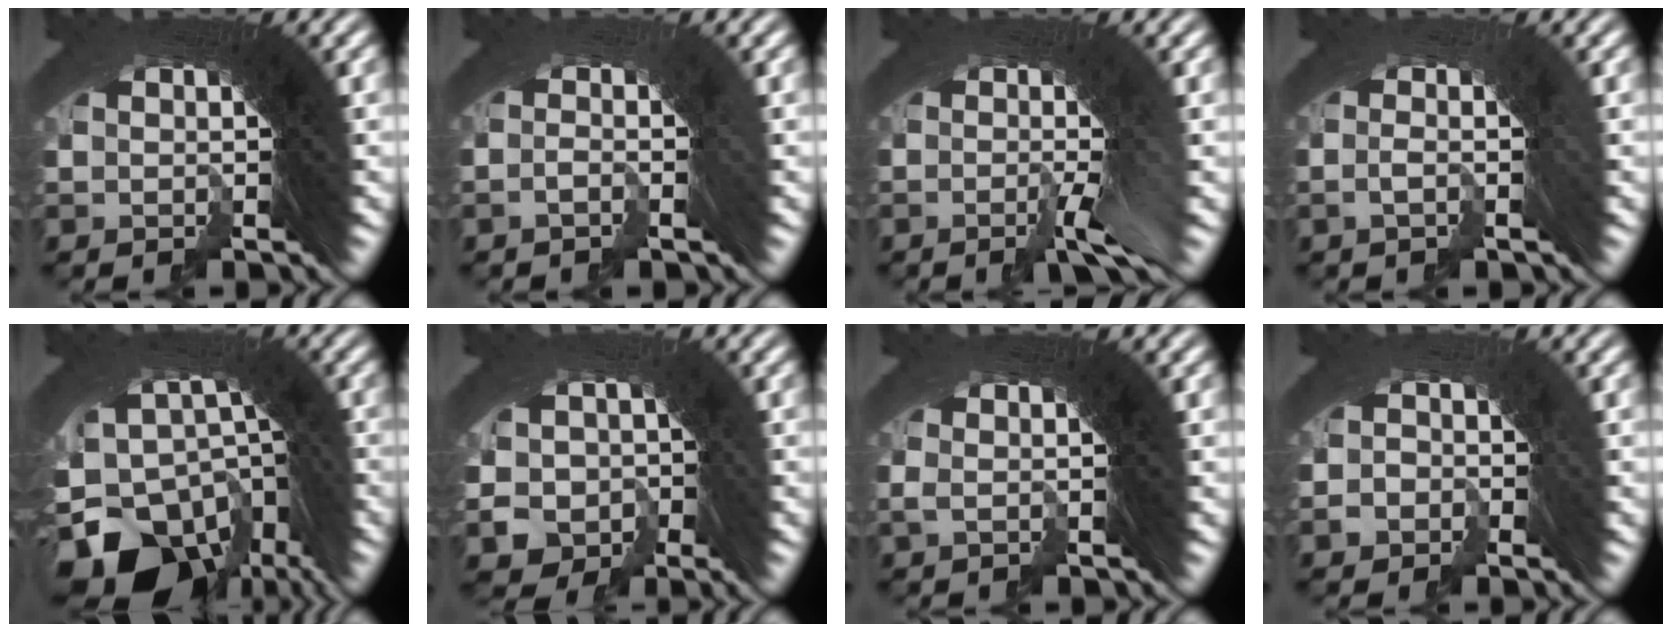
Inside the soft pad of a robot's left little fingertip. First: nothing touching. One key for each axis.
{"total": 1.8, "fx": -1.4, "fy": -0.8, "fz": 0.7, "tx": -0.006, "ty": 0.009, "tz": -0.028}
{"total": 3.4, "fx": -1.5, "fy": -0.3, "fz": 3.1, "tx": -0.035, "ty": 0.009, "tz": -0.032}
{"total": 1.7, "fx": -1.0, "fy": -0.8, "fz": 1.1, "tx": -0.014, "ty": 0.012, "tz": -0.021}
{"total": 15.5, "fx": -5.8, "fy": 9.9, "fz": 10.3, "tx": -0.240, "ty": -0.072, "tz": -0.059}
{"total": 10.7, "fx": -2.7, "fy": 9.6, "fz": 4.1, "tx": -0.125, "ty": -0.059, "tz": -0.033}
{"total": 1.5, "fx": 0.4, "fy": -0.2, "fz": 1.4, "tx": -0.010, "ty": 0.012, "tz": 0.002}
{"total": 1.7, "fx": -1.5, "fy": 0.6, "fz": -0.5, "tx": 0.020, "ty": 0.008, "tz": -0.033}